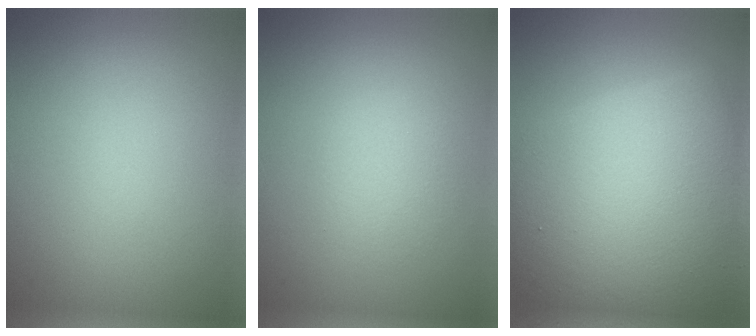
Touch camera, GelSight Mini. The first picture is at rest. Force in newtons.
{"total": 1.6, "press": 1.6, "slide": 0.1}
{"total": 12.1, "press": 12.1, "slide": 0.2}